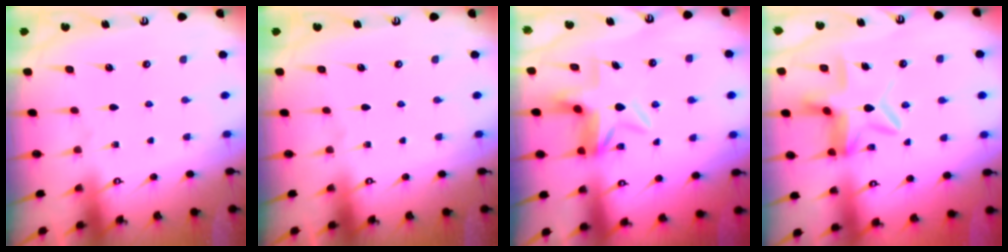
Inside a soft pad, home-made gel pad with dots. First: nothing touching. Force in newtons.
{"total": 0.0}
{"total": 5.9, "press": 5.8, "slide": 0.9}
{"total": 9.4, "press": 9.4, "slide": 0.8}